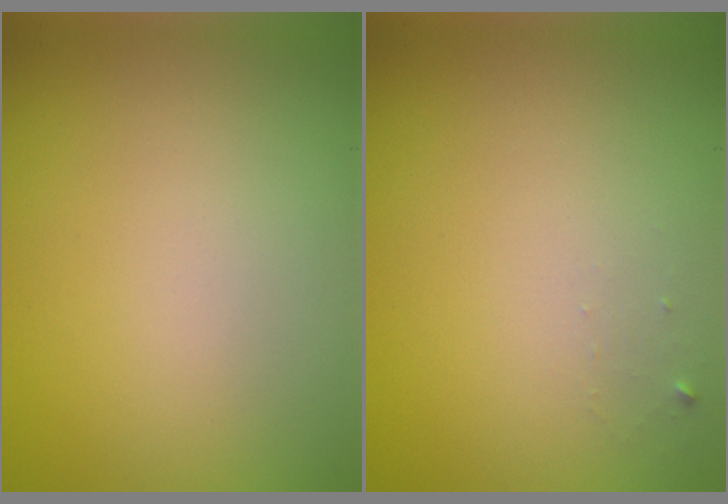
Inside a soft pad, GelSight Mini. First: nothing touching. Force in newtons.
{"total": 0.6, "press": 0.6, "slide": 0.1}